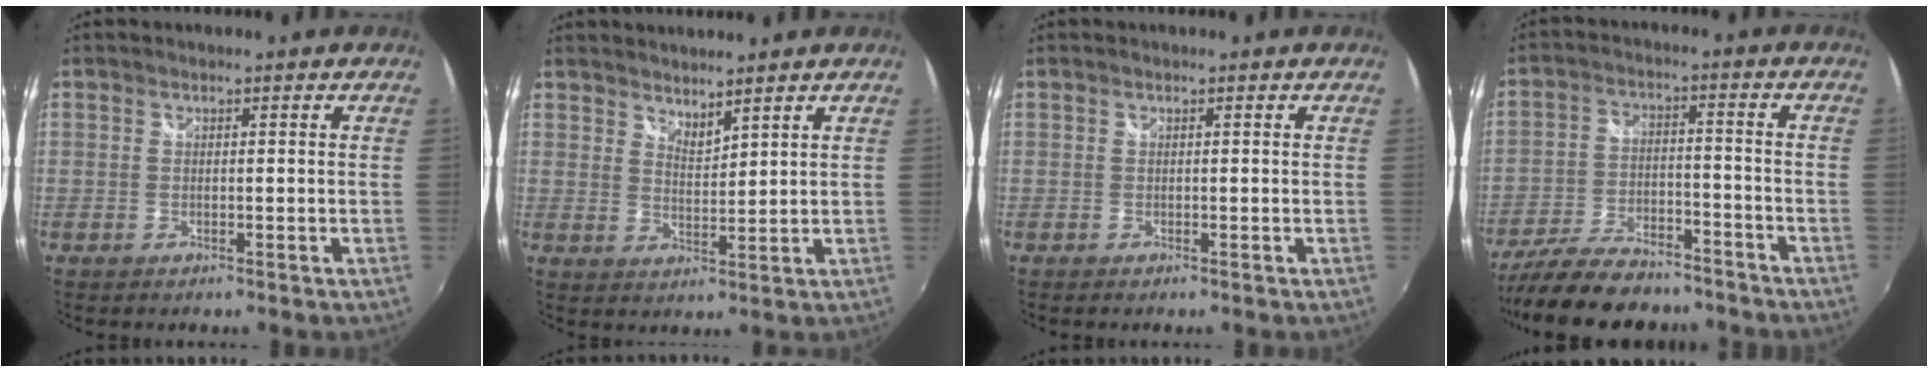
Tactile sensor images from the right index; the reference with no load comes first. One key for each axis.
{"total": 3.6, "fx": 3.3, "fy": 0.6, "fz": 1.2, "tx": -0.016, "ty": -0.002, "tz": 0.057}
{"total": 0.0}
{"total": 17.9, "fx": -14.9, "fy": 6.3, "fz": 7.7, "tx": -0.171, "ty": -0.012, "tz": -0.227}